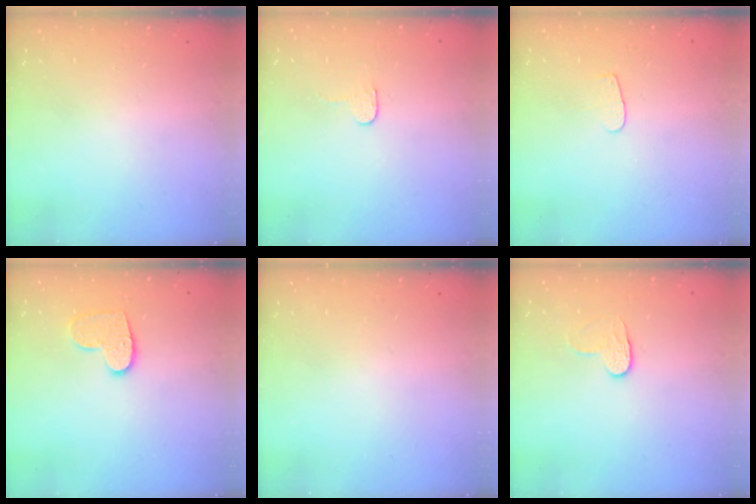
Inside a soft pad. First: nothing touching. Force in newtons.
{"total": 2.3, "press": 2.3, "slide": 0.2}
{"total": 3.2, "press": 3.2, "slide": 0.3}
{"total": 10.0, "press": 10.0, "slide": 0.6}
{"total": 0.0}
{"total": 5.0, "press": 4.9, "slide": 0.5}